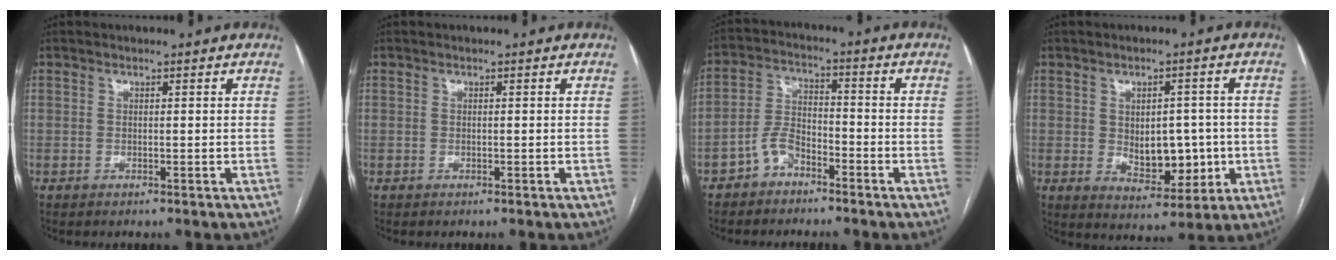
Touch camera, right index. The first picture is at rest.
{"total": 0.0}
{"total": 5.4, "force": [-3.5, 3.0, 2.7], "torque": [-0.061, 0.014, -0.067]}
{"total": 8.5, "force": [-0.6, 5.0, 6.8], "torque": [-0.091, 0.004, 0.005]}